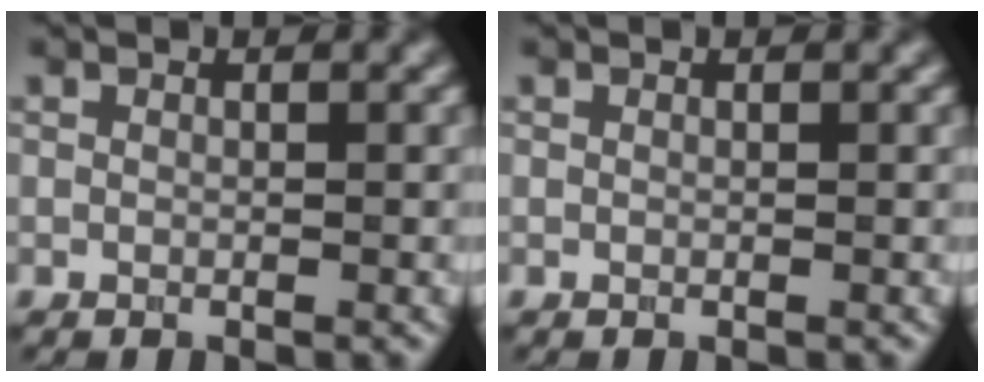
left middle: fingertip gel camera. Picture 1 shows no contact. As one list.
[{"total": 0.0}]